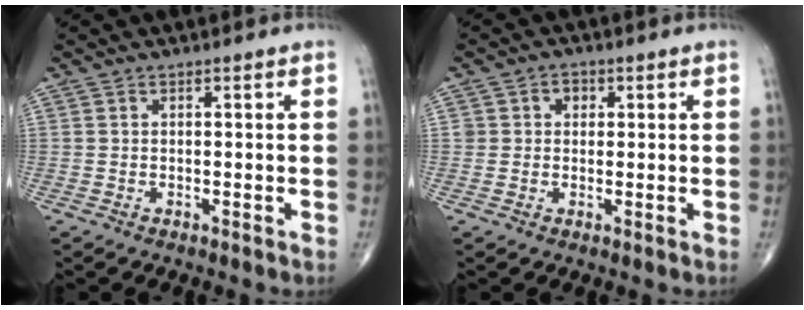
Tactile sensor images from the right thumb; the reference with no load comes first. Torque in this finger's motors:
{"motor_torque": [-0.06, 0.19, 0.35, 0.20, 0.00]}